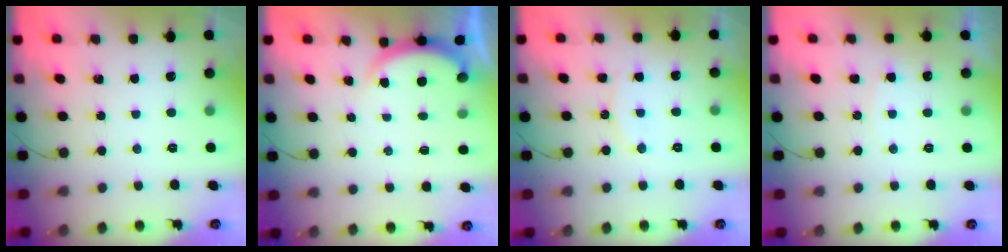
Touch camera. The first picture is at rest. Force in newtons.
{"total": 1.7, "press": 1.6, "slide": 0.5}
{"total": 7.3, "press": 6.9, "slide": 2.5}
{"total": 4.7, "press": 4.7, "slide": 0.4}